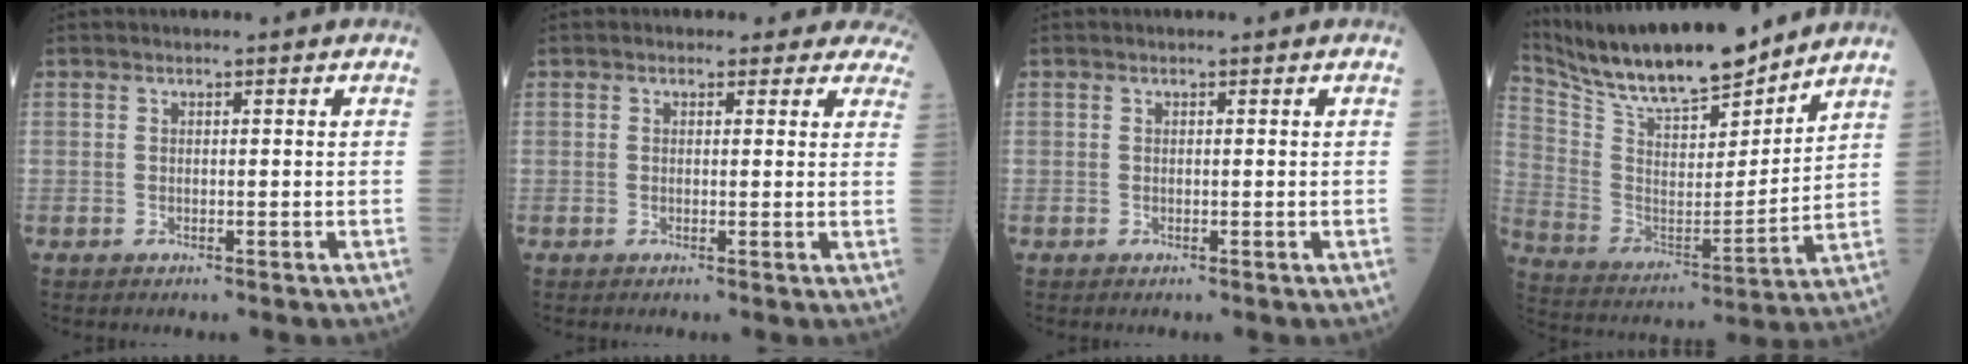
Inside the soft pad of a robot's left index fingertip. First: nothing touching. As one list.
[{"total": 6.9, "force": [6.1, 3.1, 0.3], "torque": [0.041, -0.004, 0.031]}, {"total": 0.0}, {"total": 19.3, "force": [16.9, 3.4, 8.6], "torque": [-0.172, -0.007, 0.298]}]